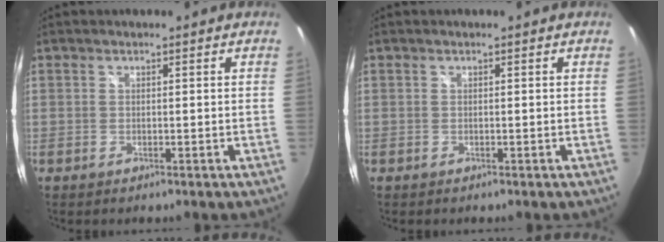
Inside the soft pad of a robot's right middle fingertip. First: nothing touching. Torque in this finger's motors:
{"motor_torque": [0.03, -0.07, -0.02, 0.01]}